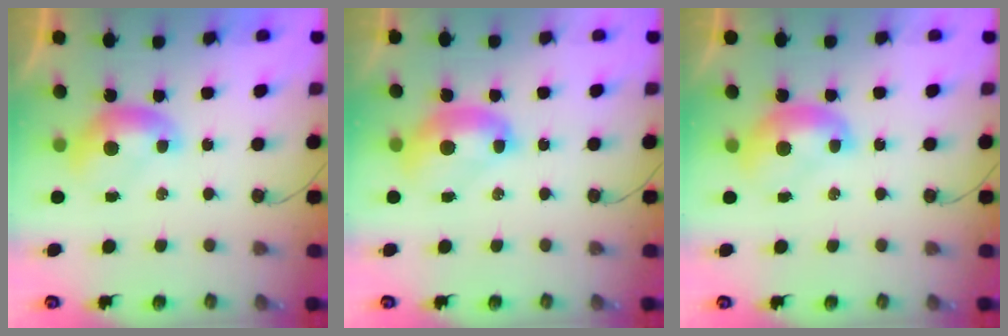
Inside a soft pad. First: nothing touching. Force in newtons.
{"total": 3.3, "press": 3.3, "slide": 0.2}
{"total": 2.2, "press": 2.2, "slide": 0.3}